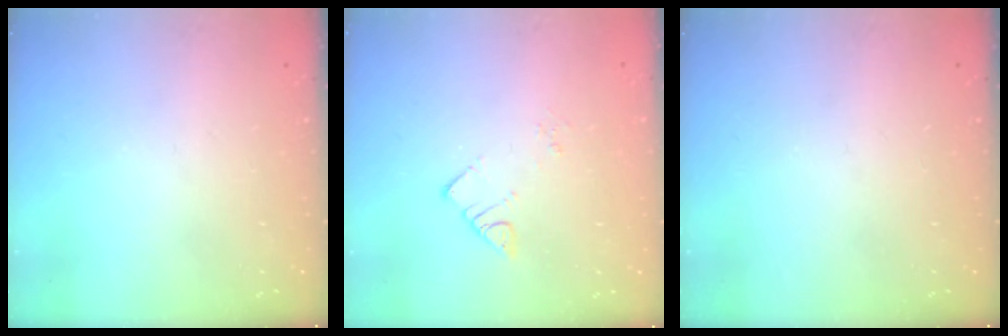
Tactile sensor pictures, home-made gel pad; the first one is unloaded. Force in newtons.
{"total": 2.6, "press": 2.6, "slide": 0.1}
{"total": 0.0}